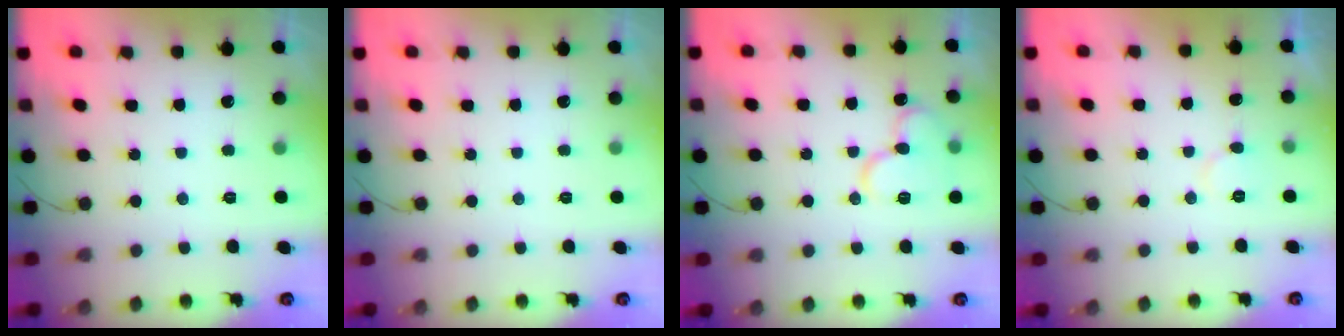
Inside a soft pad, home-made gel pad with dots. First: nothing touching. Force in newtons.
{"total": 0.0}
{"total": 13.4, "press": 13.3, "slide": 1.6}
{"total": 5.7, "press": 5.7, "slide": 0.5}